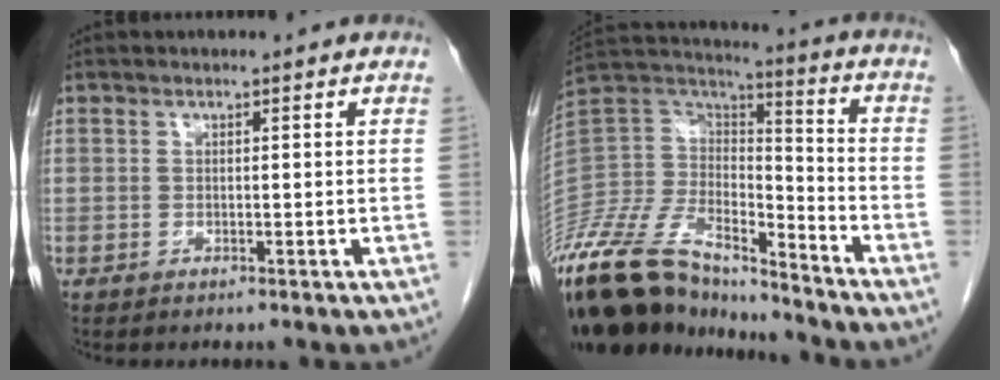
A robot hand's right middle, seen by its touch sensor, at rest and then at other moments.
{"total": 24.7, "force": [-21.0, 7.1, 10.9], "torque": [-0.259, -0.011, -0.380]}